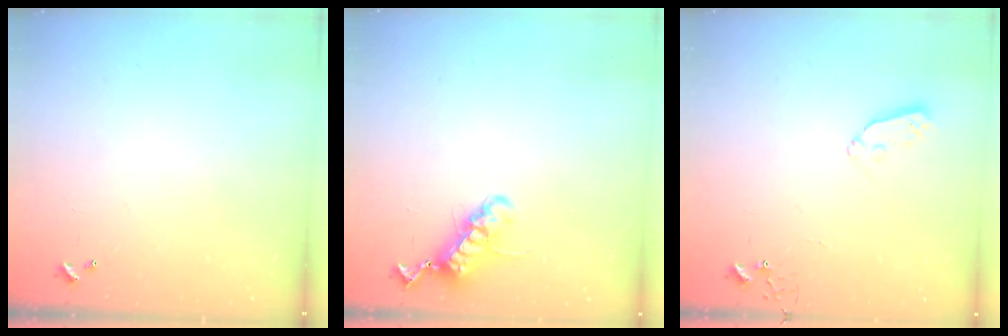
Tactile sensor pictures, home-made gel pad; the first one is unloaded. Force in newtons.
{"total": 12.7, "press": 12.6, "slide": 1.1}
{"total": 4.7, "press": 4.6, "slide": 0.9}